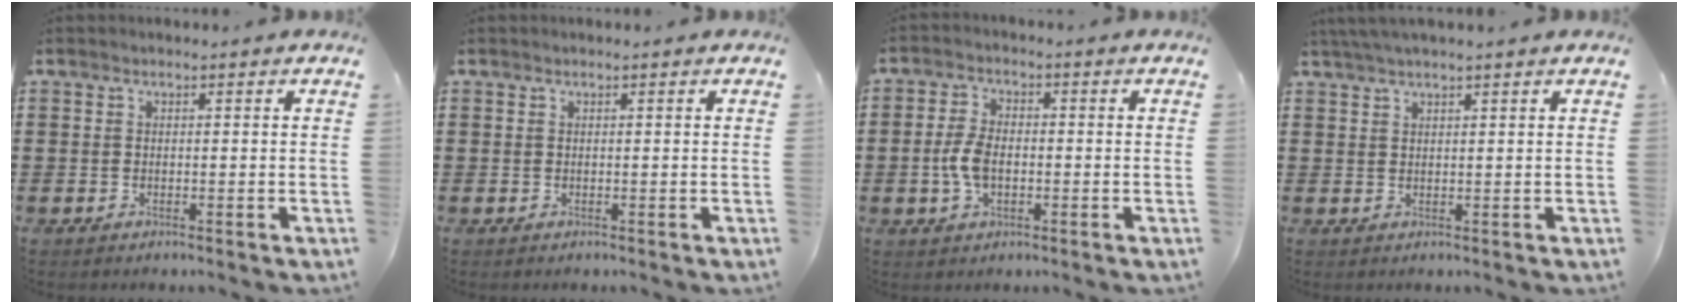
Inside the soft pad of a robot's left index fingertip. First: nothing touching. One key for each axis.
{"total": 0.0}
{"total": 5.1, "fx": -0.8, "fy": 2.9, "fz": 4.2, "tx": -0.104, "ty": -0.004, "tz": -0.021}
{"total": 2.0, "fx": 1.6, "fy": -0.1, "fz": 1.1, "tx": -0.023, "ty": 0.003, "tz": 0.031}